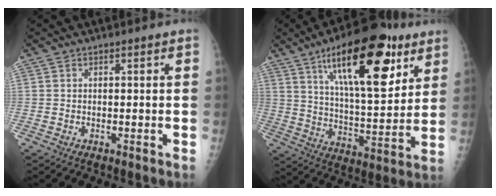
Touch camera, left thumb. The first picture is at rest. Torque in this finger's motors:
{"motor_torque": [2.39, 2.12, 1.85, -0.91, 0.38]}